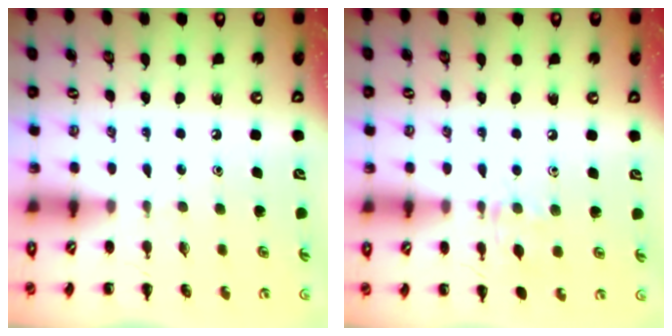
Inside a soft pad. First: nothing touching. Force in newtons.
{"total": 6.3, "press": 6.2, "slide": 0.9}